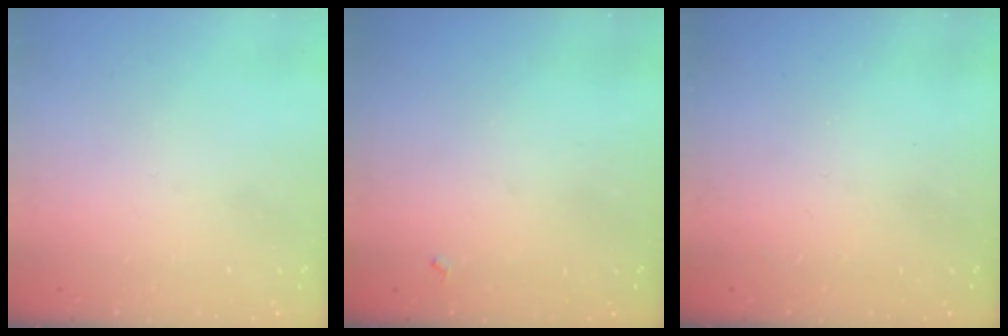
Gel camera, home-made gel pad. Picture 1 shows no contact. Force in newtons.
{"total": 3.6, "press": 3.5, "slide": 0.4}
{"total": 1.3, "press": 1.2, "slide": 0.2}